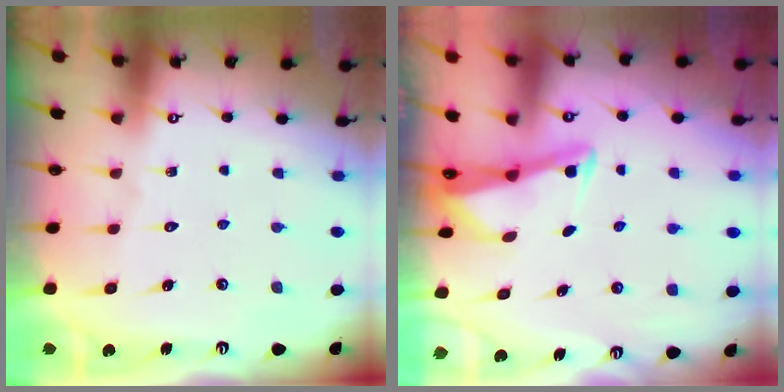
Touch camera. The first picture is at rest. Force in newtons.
{"total": 2.8, "press": 2.8, "slide": 0.2}